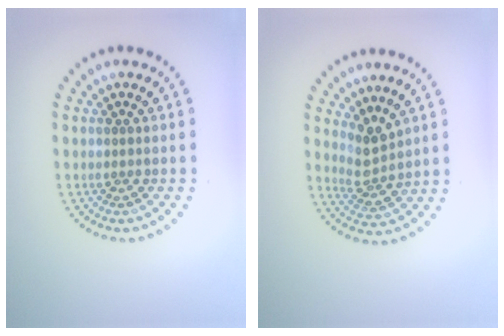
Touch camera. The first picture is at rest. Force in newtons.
{"total": 2.6, "press": 1.9, "slide": 1.7}